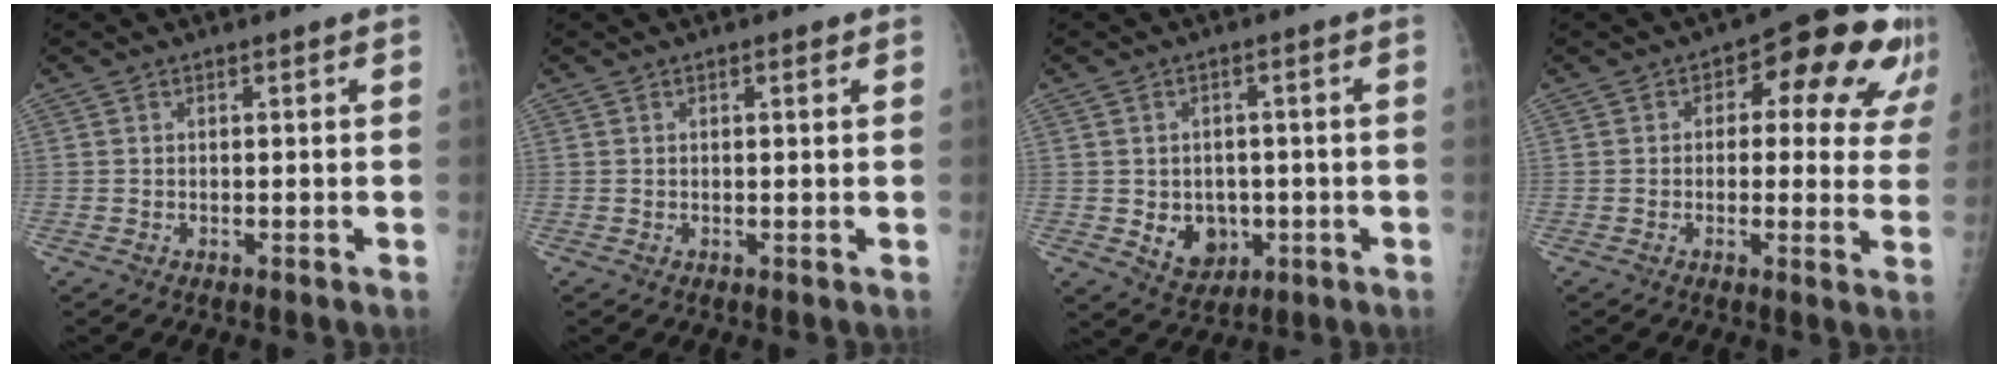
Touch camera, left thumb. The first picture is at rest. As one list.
[{"total": 0.9, "force": [0.5, 0.3, 0.8], "torque": [-0.011, 0.001, 0.005]}, {"total": 7.2, "force": [-1.4, 5.8, 3.9], "torque": [-0.027, 0.002, -0.008]}, {"total": 14.9, "force": [5.8, 7.8, 11.4], "torque": [-0.079, 0.006, 0.060]}]